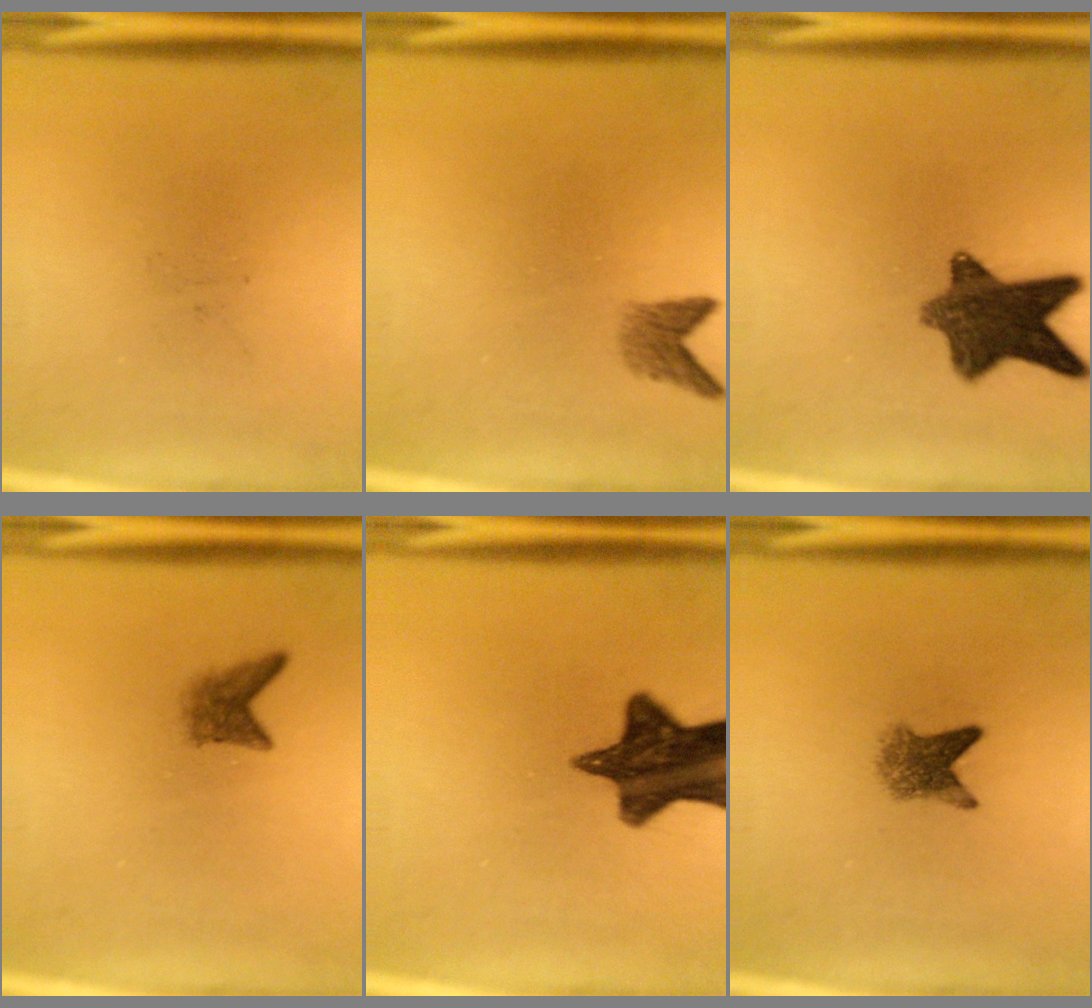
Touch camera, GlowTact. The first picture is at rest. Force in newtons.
{"total": 2.0}
{"total": 10.2}
{"total": 2.1}
{"total": 13.2}
{"total": 3.3}